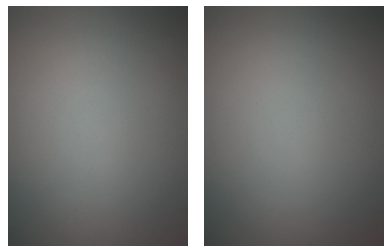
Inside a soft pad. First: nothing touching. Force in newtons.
{"total": 0.0}